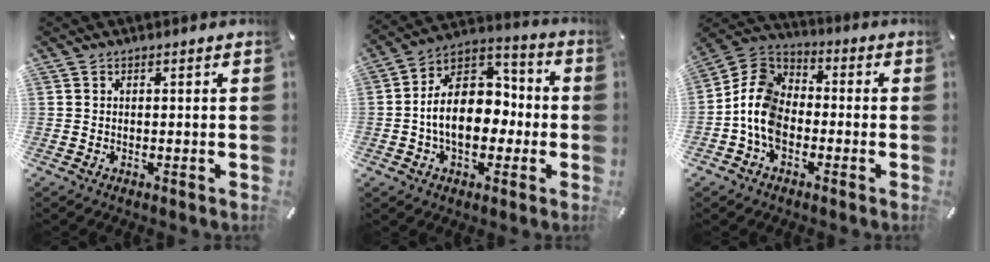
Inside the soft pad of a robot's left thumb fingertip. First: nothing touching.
{"total": 15.5, "force": [-2.2, 10.8, 10.8], "torque": [-0.183, 0.017, -0.040]}
{"total": 9.9, "force": [-3.5, 7.6, 5.4], "torque": [-0.133, 0.022, -0.070]}